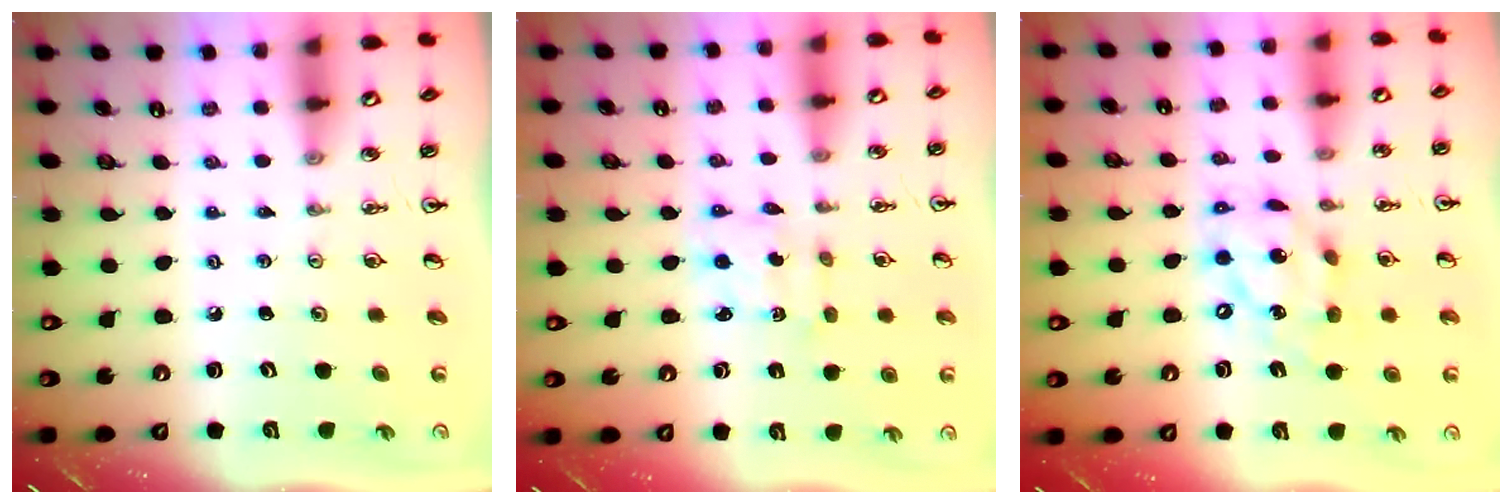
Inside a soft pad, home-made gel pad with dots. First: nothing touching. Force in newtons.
{"total": 2.1, "press": 2.0, "slide": 0.8}
{"total": 13.5, "press": 13.4, "slide": 0.9}